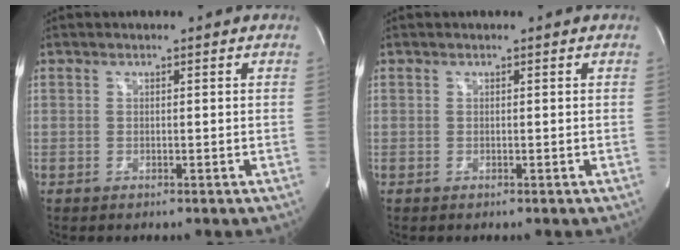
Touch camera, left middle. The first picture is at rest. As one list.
[{"total": 0.0}]